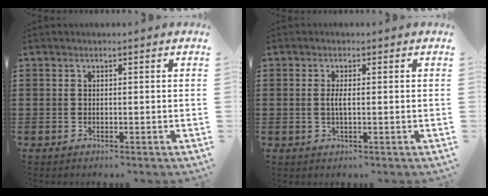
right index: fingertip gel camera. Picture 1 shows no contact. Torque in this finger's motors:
{"motor_torque": [0.42, 0.48, 0.05, 0.06]}